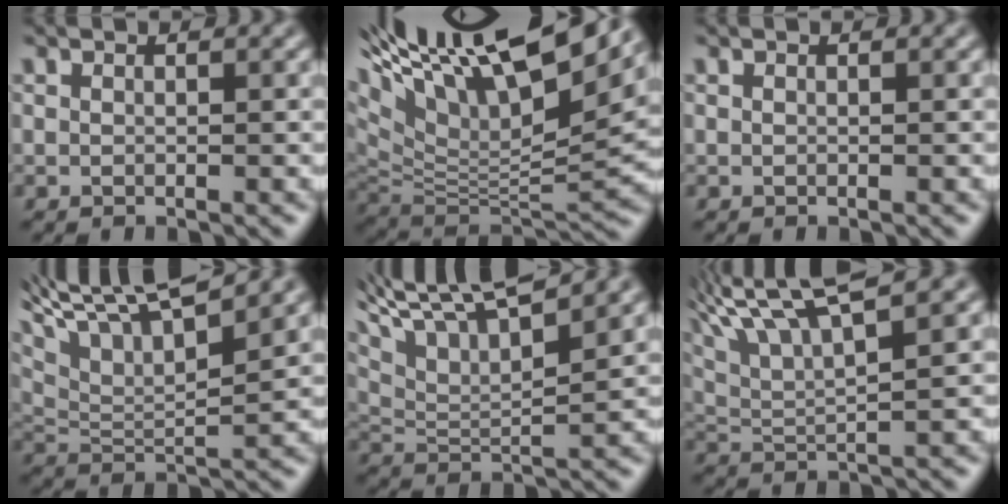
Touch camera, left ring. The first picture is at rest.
{"total": 17.1, "force": [8.3, 7.3, 13.1], "torque": [-0.232, 0.043, 0.174]}
{"total": 0.0}
{"total": 10.4, "force": [7.0, 2.8, 7.1], "torque": [-0.153, 0.027, 0.122]}
{"total": 9.4, "force": [6.6, 2.2, 6.3], "torque": [-0.134, 0.021, 0.114]}
{"total": 7.6, "force": [5.2, 1.5, 5.2], "torque": [-0.109, 0.025, 0.094]}